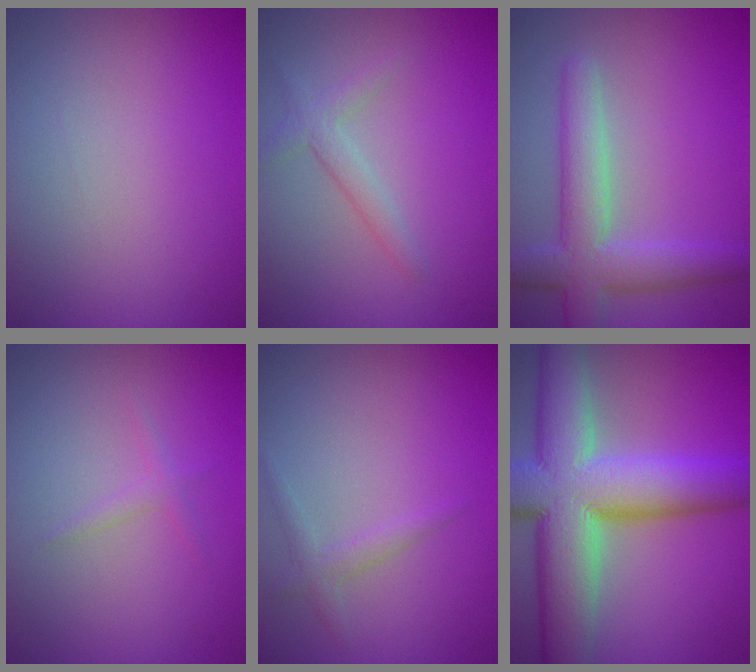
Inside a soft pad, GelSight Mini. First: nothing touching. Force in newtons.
{"total": 2.0, "press": 2.0, "slide": 0.1}
{"total": 5.7, "press": 5.7, "slide": 0.4}
{"total": 0.9, "press": 0.9, "slide": 0.1}
{"total": 1.5, "press": 1.5, "slide": 0.1}
{"total": 14.2, "press": 14.2, "slide": 0.9}